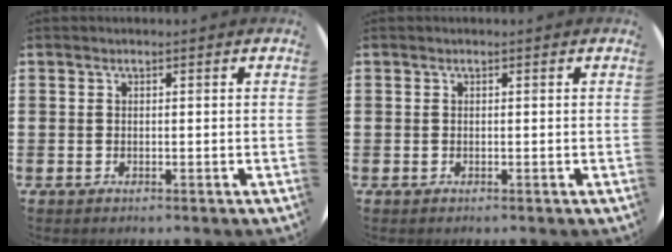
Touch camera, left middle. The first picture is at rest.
{"total": 0.0}